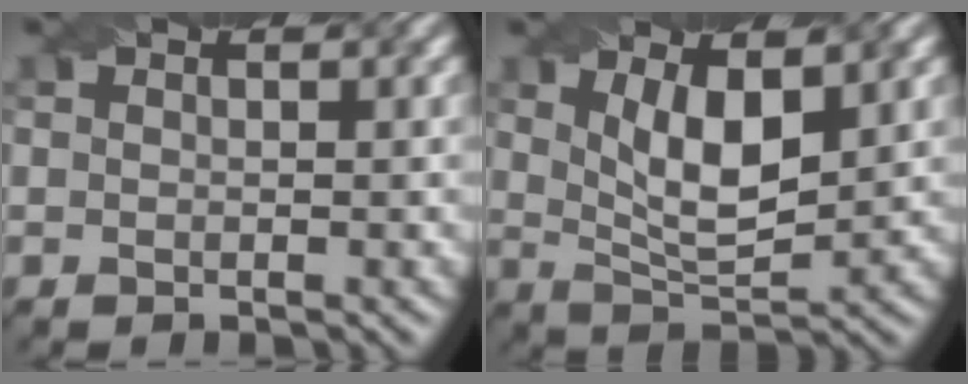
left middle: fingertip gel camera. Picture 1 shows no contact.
{"total": 5.2, "force": [1.7, 1.9, 4.5], "torque": [-0.091, -0.009, 0.036]}